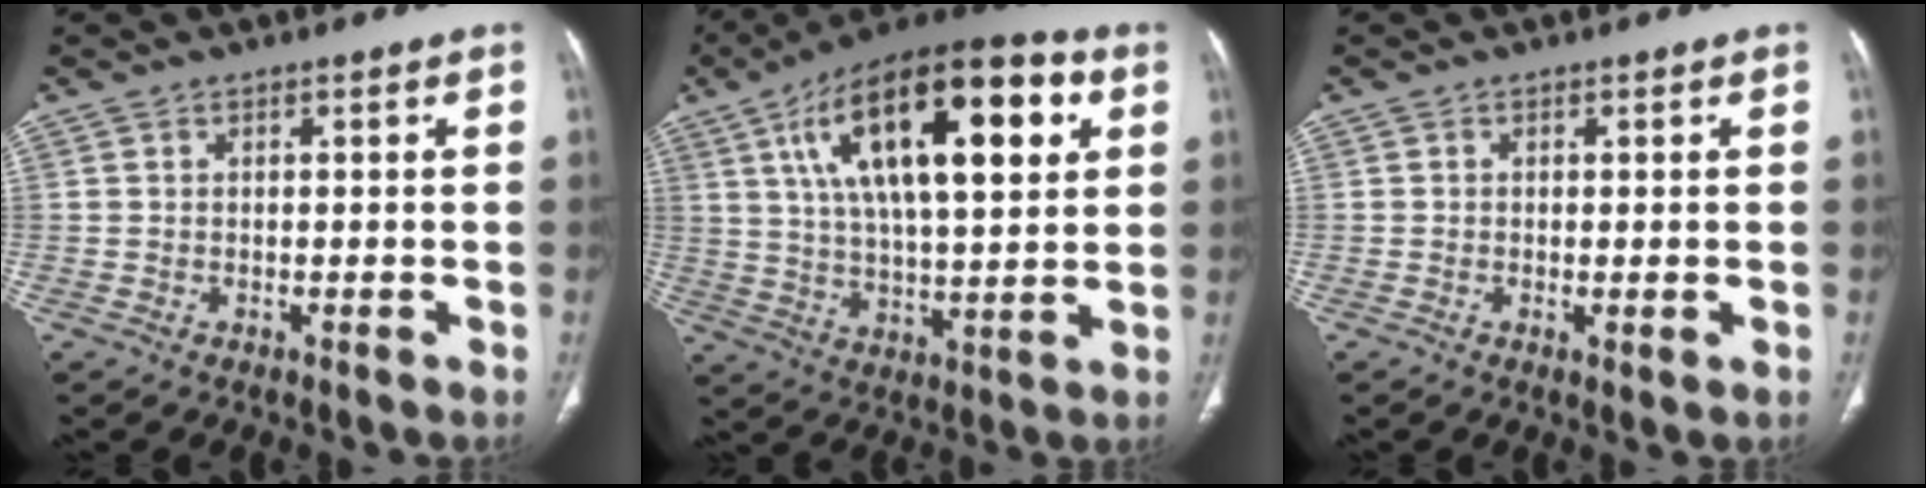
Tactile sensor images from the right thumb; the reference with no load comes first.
{"total": 26.1, "force": [9.0, 10.2, 22.2], "torque": [-0.351, 0.002, 0.140]}
{"total": 1.3, "force": [-0.2, 0.4, 1.2], "torque": [-0.026, -0.006, -0.003]}